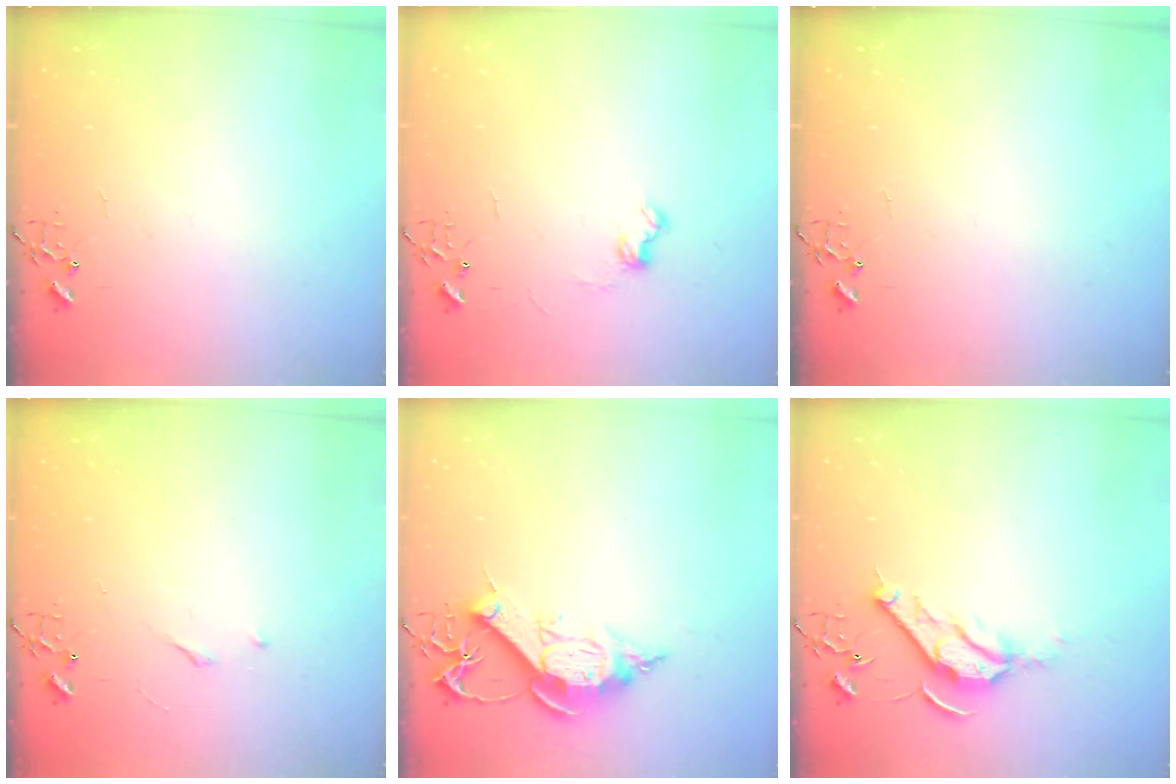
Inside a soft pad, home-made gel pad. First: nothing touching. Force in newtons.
{"total": 7.2, "press": 7.2, "slide": 0.7}
{"total": 0.0}
{"total": 2.7, "press": 2.7, "slide": 0.4}
{"total": 11.6, "press": 11.5, "slide": 0.8}
{"total": 10.3, "press": 10.2, "slide": 1.2}